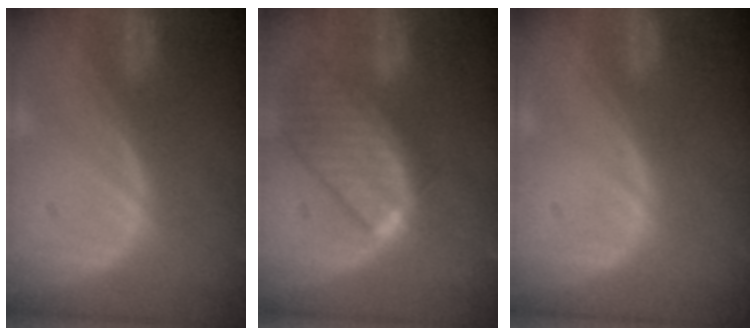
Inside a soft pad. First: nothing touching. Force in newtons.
{"total": 9.7, "press": 8.4, "slide": 4.9}
{"total": 0.0}